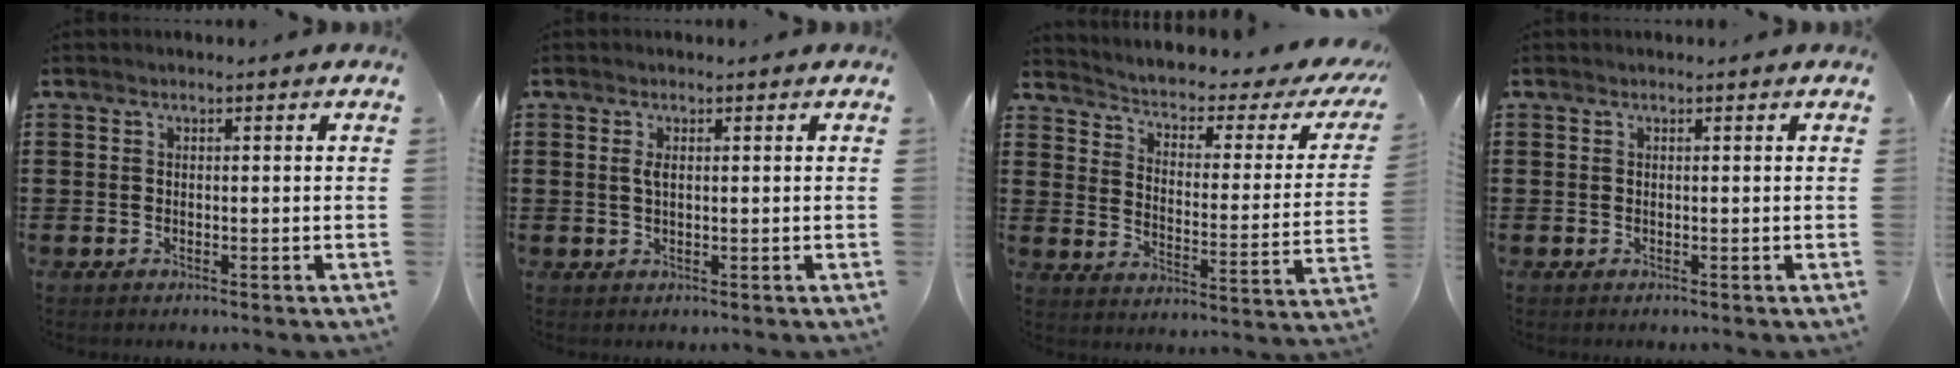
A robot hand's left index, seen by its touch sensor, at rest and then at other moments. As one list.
[{"total": 1.7, "force": [0.4, 0.6, 1.5], "torque": [-0.032, 0.004, 0.006]}, {"total": 2.5, "force": [0.9, 0.8, 2.1], "torque": [-0.051, -0.019, 0.001]}, {"total": 0.0}]